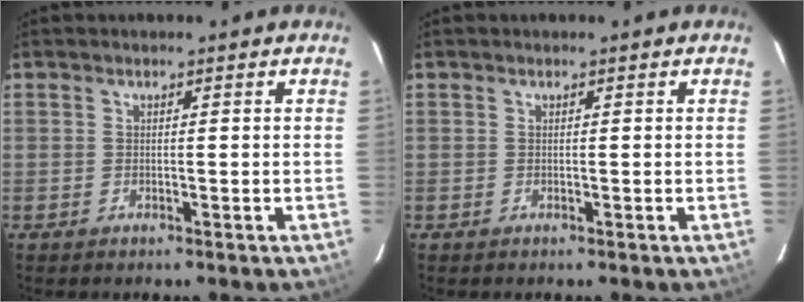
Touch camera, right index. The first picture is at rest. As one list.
[{"total": 0.0}]